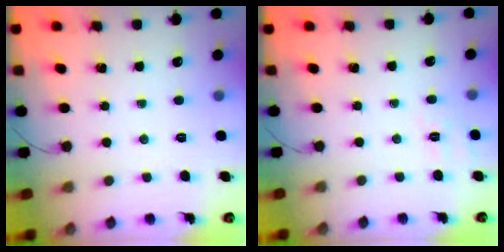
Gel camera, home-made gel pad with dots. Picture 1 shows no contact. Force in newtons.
{"total": 6.8, "press": 6.5, "slide": 1.9}